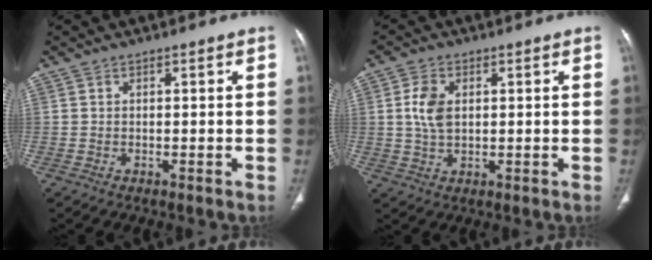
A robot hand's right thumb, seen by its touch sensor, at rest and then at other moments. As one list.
[{"total": 6.0, "force": [1.1, 3.7, 4.5], "torque": [-0.089, -0.002, 0.020]}]